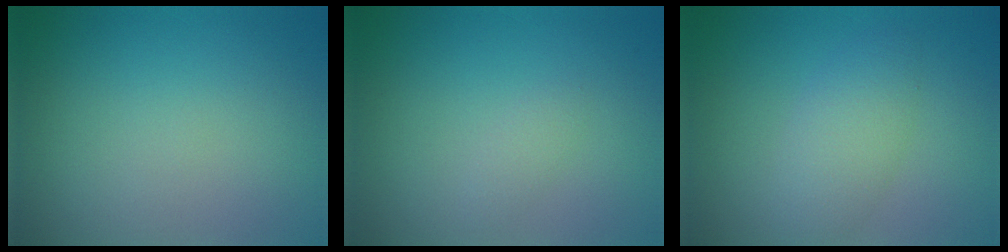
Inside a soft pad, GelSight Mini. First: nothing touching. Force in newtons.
{"total": 0.8, "press": 0.8, "slide": 0.1}
{"total": 2.6, "press": 2.6, "slide": 0.3}